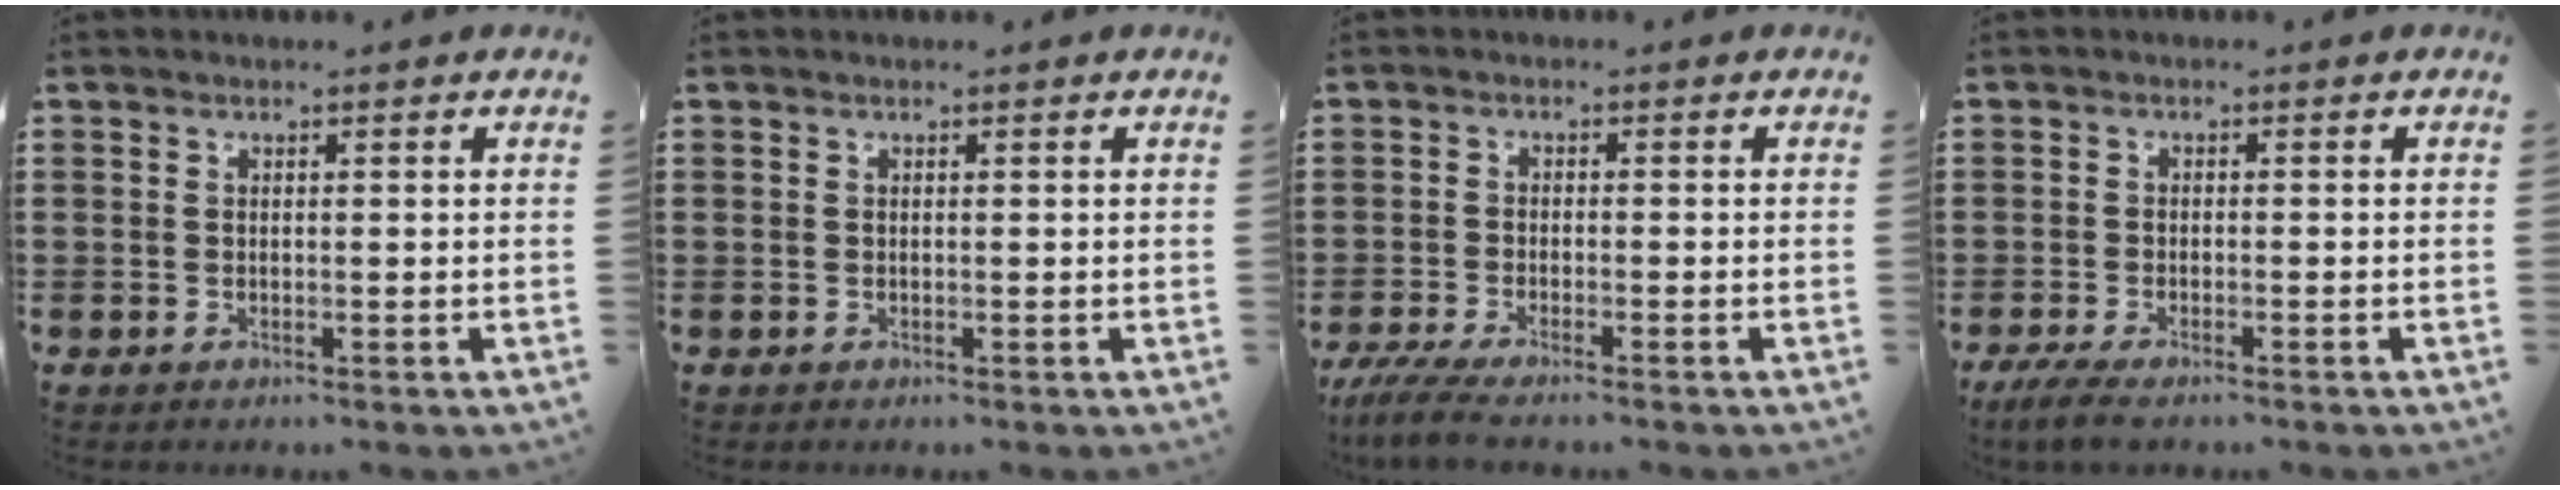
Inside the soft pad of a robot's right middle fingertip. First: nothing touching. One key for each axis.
{"total": 0.0}
{"total": 4.1, "fx": -3.6, "fy": 0.3, "fz": 2.0, "tx": -0.055, "ty": -0.015, "tz": -0.073}
{"total": 3.3, "fx": -2.7, "fy": 0.4, "fz": 1.7, "tx": -0.052, "ty": -0.012, "tz": -0.057}